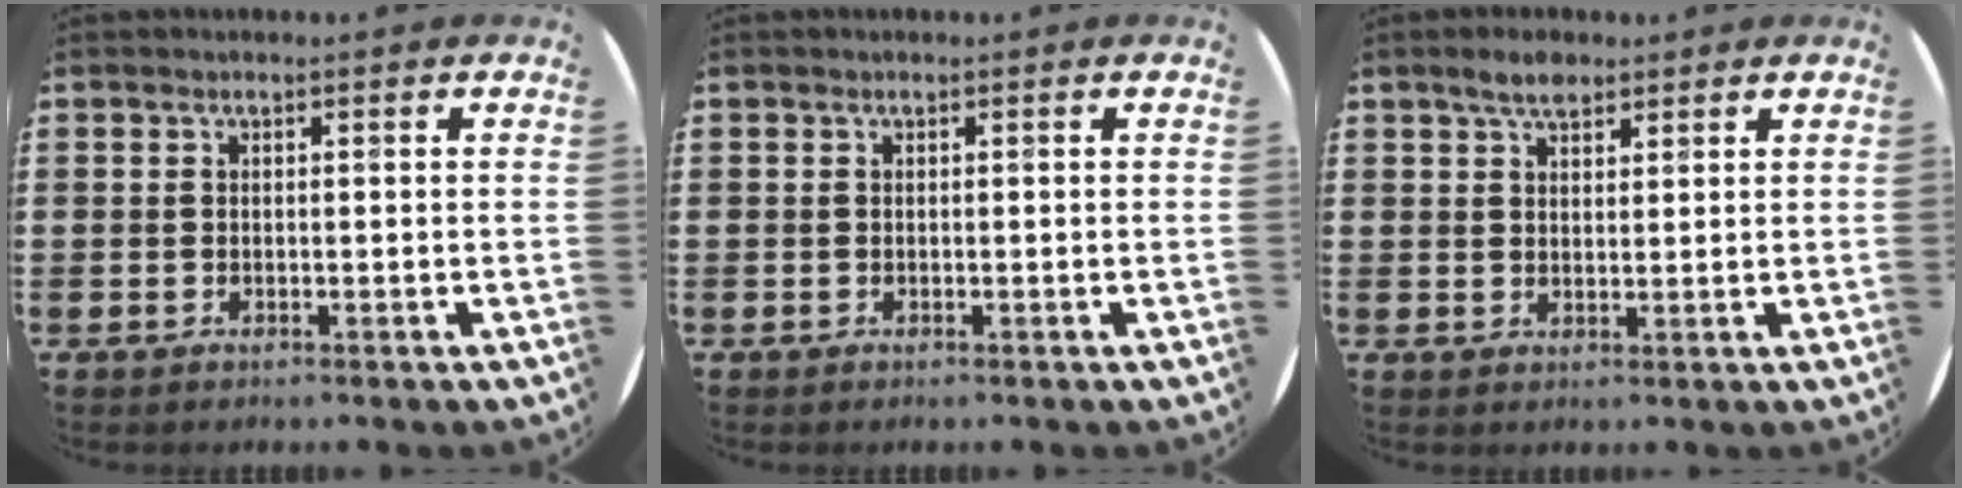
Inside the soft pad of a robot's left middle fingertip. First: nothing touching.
{"total": 0.0}
{"total": 3.5, "force": [2.8, 1.4, 1.5], "torque": [-0.016, 0.000, 0.048]}